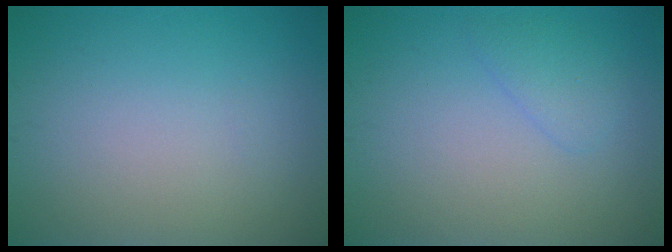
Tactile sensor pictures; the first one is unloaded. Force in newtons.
{"total": 1.6, "press": 1.6, "slide": 0.1}